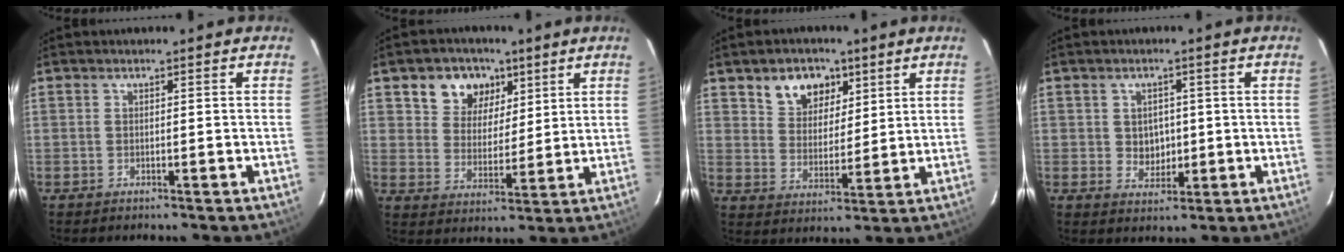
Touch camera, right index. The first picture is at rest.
{"total": 9.6, "force": [5.1, 7.4, 3.3], "torque": [-0.073, 0.026, 0.092]}
{"total": 9.1, "force": [5.2, 6.3, 3.9], "torque": [-0.070, 0.022, 0.097]}
{"total": 4.1, "force": [0.2, 3.7, 1.8], "torque": [-0.030, 0.004, 0.010]}